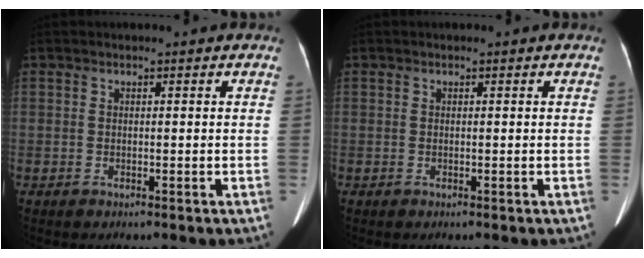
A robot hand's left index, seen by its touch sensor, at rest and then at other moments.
{"total": 0.0}